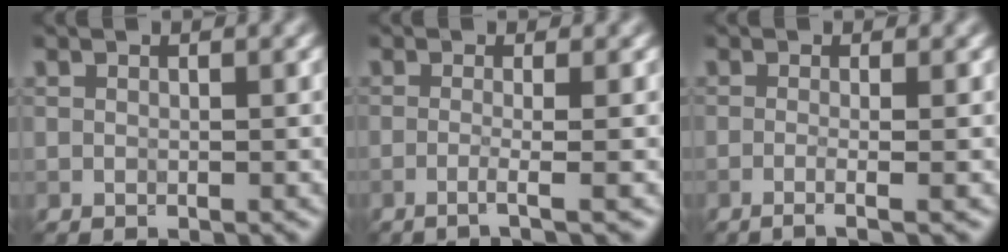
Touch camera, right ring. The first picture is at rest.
{"total": 2.3, "force": [-0.8, 0.5, 2.1], "torque": [-0.023, -0.001, -0.030]}
{"total": 2.9, "force": [-0.5, 1.3, 2.5], "torque": [-0.011, 0.003, -0.034]}